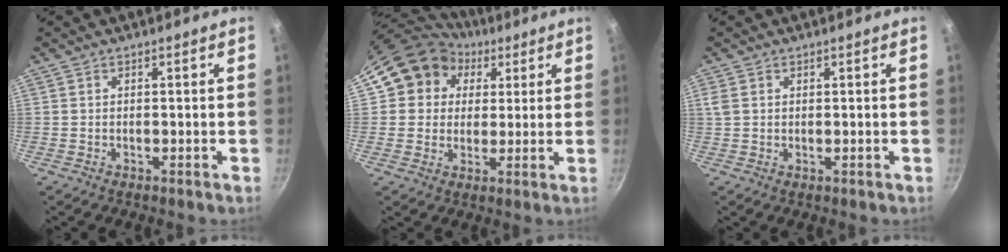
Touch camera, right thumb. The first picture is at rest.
{"total": 12.9, "force": [4.8, 11.1, 4.3], "torque": [-0.051, 0.012, 0.072]}
{"total": 1.9, "force": [0.8, 1.3, 1.2], "torque": [-0.022, 0.002, 0.018]}